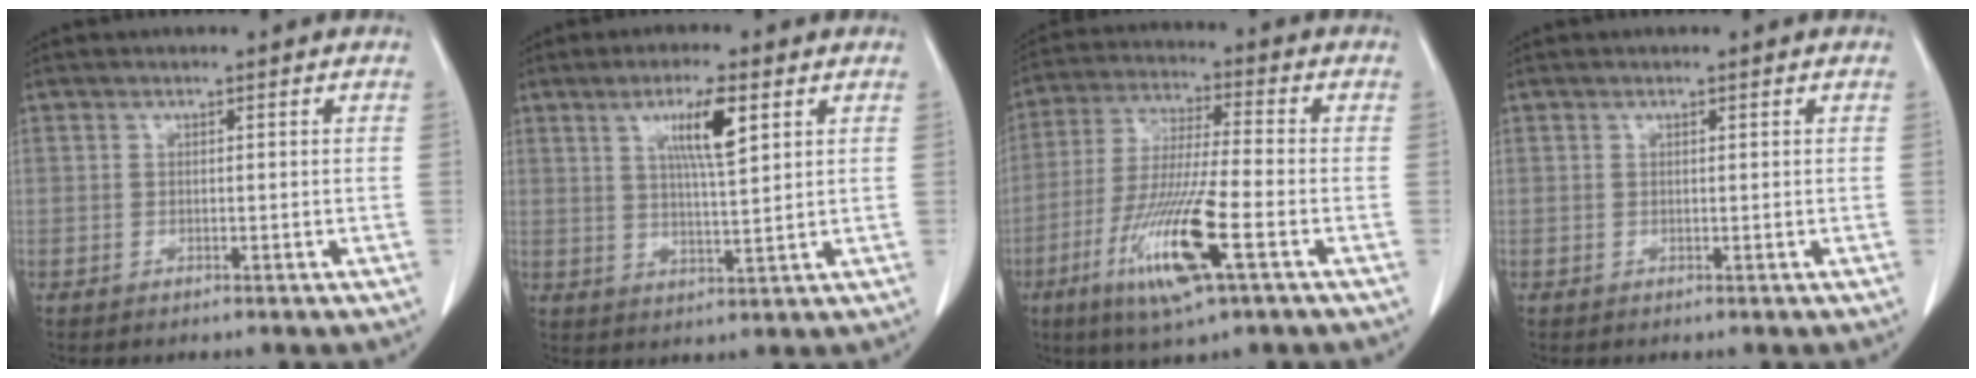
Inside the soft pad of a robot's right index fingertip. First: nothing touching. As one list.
[{"total": 7.1, "force": [3.1, 0.7, 6.4], "torque": [-0.117, -0.002, 0.053]}, {"total": 14.1, "force": [-5.7, 0.8, 12.9], "torque": [-0.263, -0.027, -0.105]}, {"total": 0.0}]